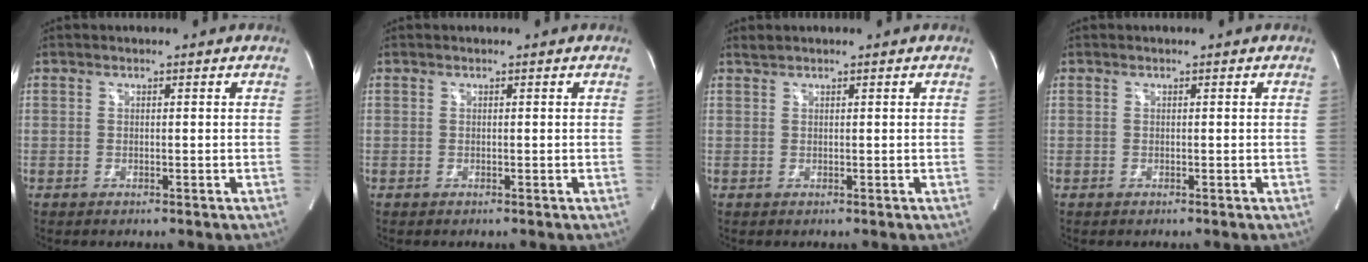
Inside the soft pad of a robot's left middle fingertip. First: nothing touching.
{"total": 0.0}
{"total": 0.6, "force": [0.6, -0.1, 0.0], "torque": [-0.008, 0.008, 0.017]}
{"total": 0.0}